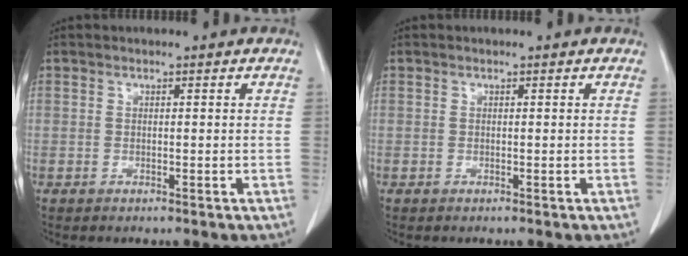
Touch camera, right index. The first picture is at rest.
{"total": 0.0}